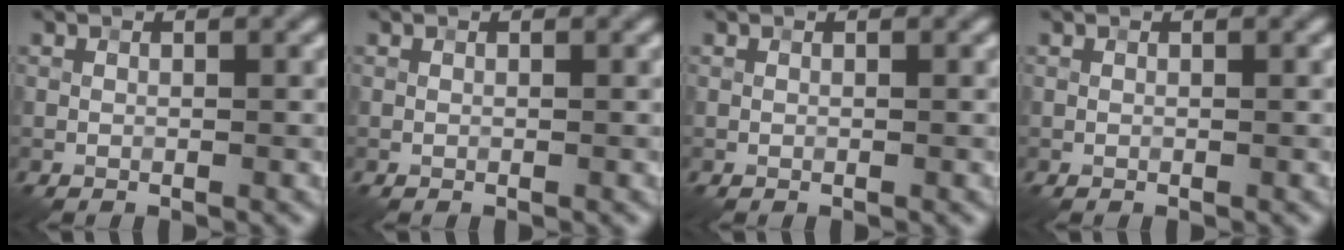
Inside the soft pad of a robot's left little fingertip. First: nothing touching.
{"total": 0.0}
{"total": 0.0}
{"total": 0.0}